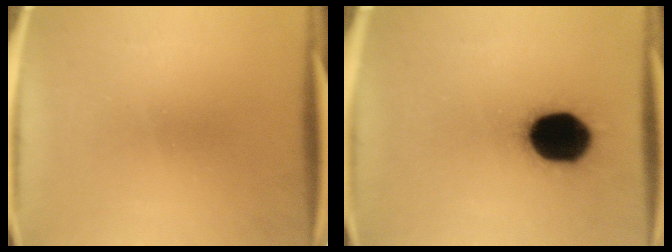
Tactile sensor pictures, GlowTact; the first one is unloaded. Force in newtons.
{"total": 19.2}